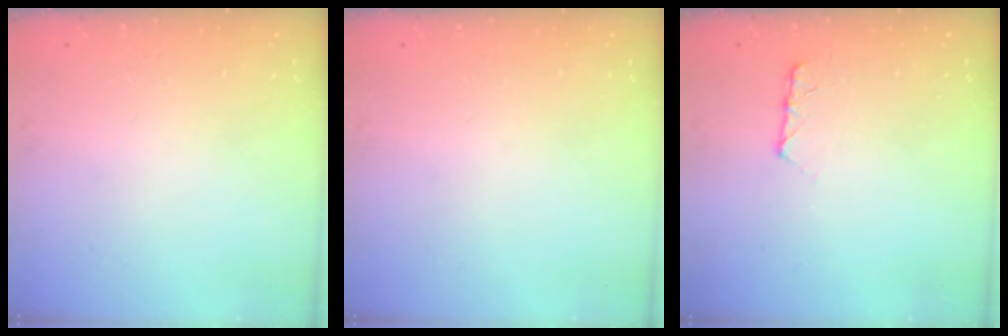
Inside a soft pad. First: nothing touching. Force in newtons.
{"total": 0.0}
{"total": 5.9, "press": 5.9, "slide": 0.5}